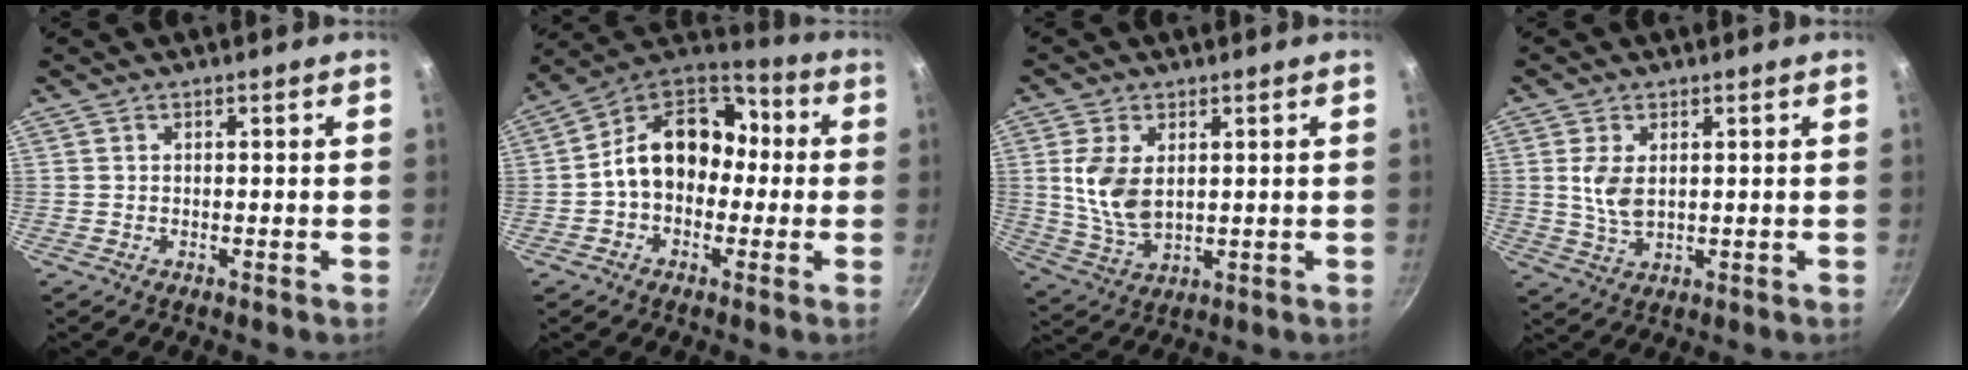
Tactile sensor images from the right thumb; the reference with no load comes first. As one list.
[{"total": 15.7, "force": [-0.3, 11.9, 10.3], "torque": [-0.117, 0.050, -0.028]}, {"total": 9.0, "force": [1.8, 5.3, 7.1], "torque": [-0.141, -0.018, 0.042]}, {"total": 5.3, "force": [1.1, 3.0, 4.3], "torque": [-0.085, -0.009, 0.025]}]